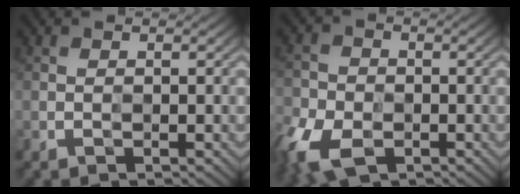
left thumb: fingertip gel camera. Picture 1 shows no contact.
{"total": 7.7, "force": [-4.1, 4.8, 4.4], "torque": [-0.118, -0.026, -0.084]}